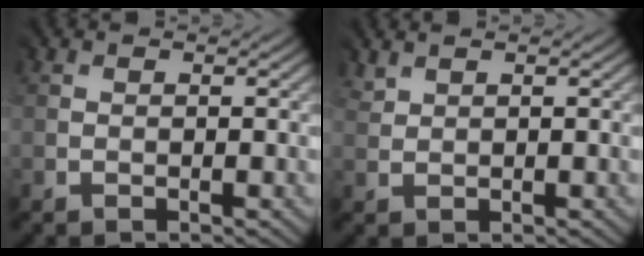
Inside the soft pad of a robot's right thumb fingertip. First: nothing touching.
{"total": 2.5, "force": [2.4, 0.8, 0.4], "torque": [-0.022, 0.003, 0.048]}